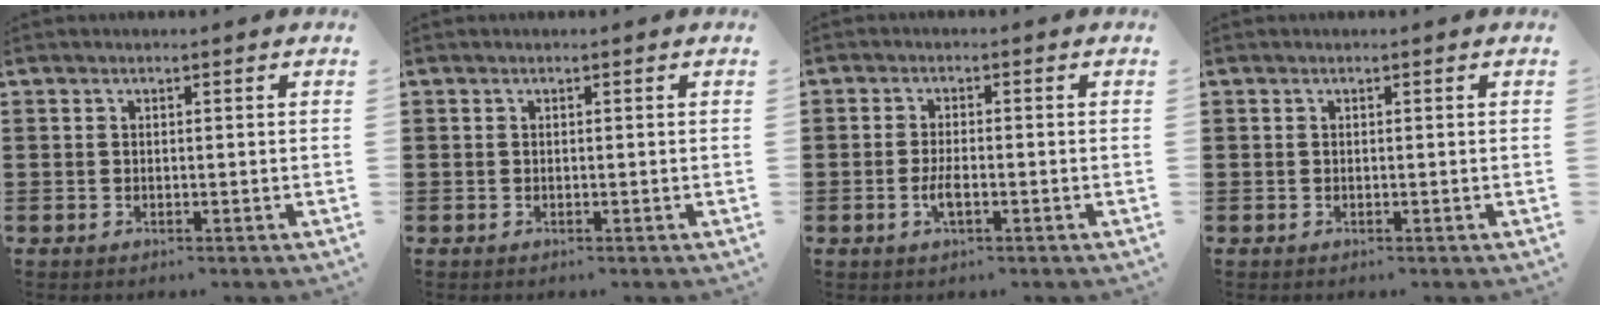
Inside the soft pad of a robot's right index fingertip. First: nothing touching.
{"total": 0.0}
{"total": 2.8, "force": [-0.9, 0.8, 2.5], "torque": [-0.052, -0.002, -0.018]}
{"total": 0.0}